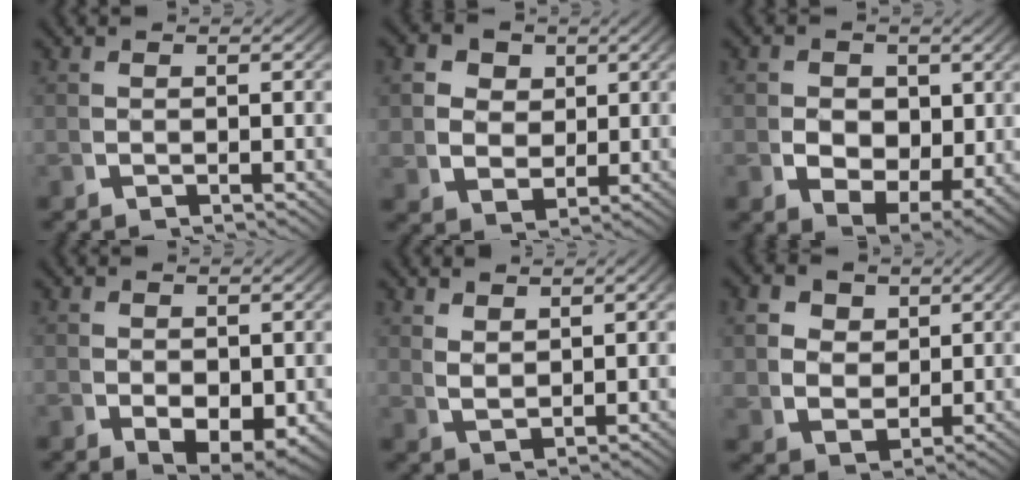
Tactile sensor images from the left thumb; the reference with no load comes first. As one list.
[{"total": 6.2, "force": [1.4, 5.1, 3.2], "torque": [-0.076, -0.027, 0.035]}, {"total": 7.6, "force": [-1.1, 5.7, 5.0], "torque": [-0.100, -0.051, 0.006]}, {"total": 4.4, "force": [-0.7, 3.0, 3.2], "torque": [-0.067, -0.035, 0.010]}, {"total": 2.5, "force": [2.2, 0.5, 1.2], "torque": [-0.020, -0.001, 0.053]}, {"total": 5.4, "force": [1.5, 4.4, 2.9], "torque": [-0.066, -0.024, 0.039]}]